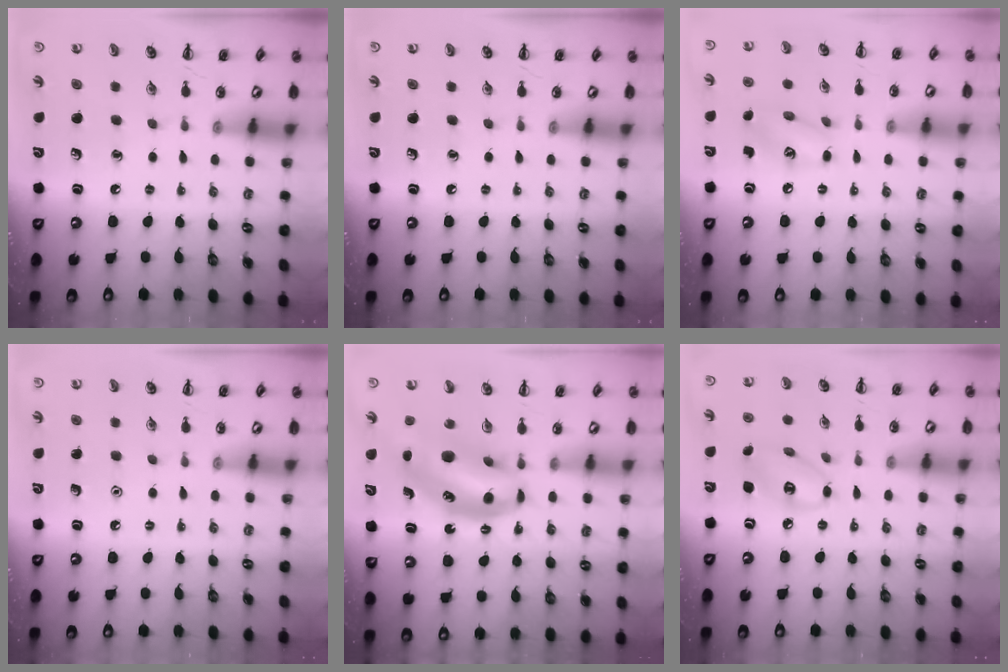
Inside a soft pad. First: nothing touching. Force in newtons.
{"total": 0.0}
{"total": 8.9, "press": 8.9, "slide": 0.9}
{"total": 1.6, "press": 1.6, "slide": 0.1}
{"total": 12.2, "press": 11.8, "slide": 3.1}
{"total": 6.3, "press": 6.3, "slide": 0.8}